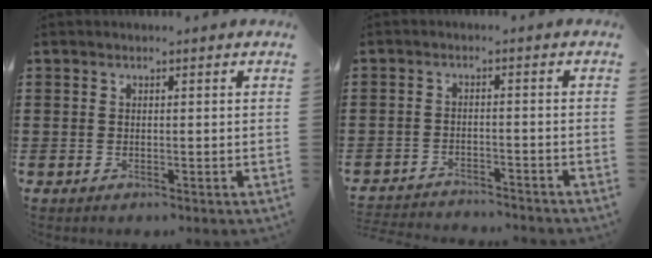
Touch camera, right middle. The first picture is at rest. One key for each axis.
{"total": 2.9, "fx": -2.9, "fy": 0.0, "fz": 0.1, "tx": -0.008, "ty": -0.004, "tz": -0.061}